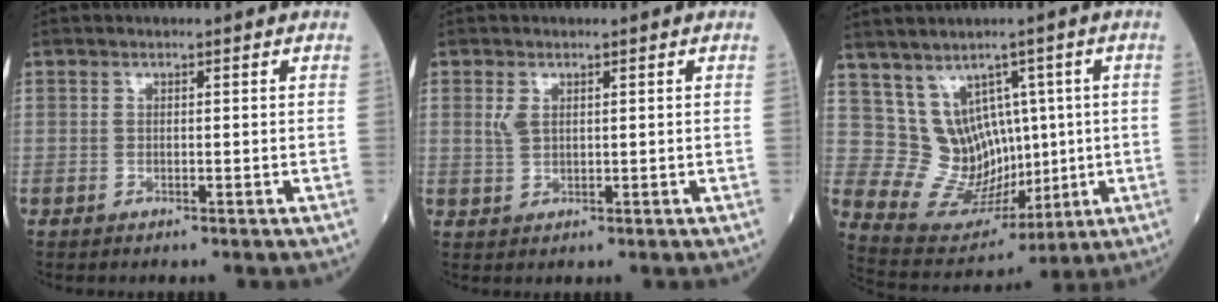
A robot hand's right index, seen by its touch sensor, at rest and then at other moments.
{"total": 1.9, "force": [0.8, 1.0, 1.4], "torque": [-0.032, 0.001, 0.020]}
{"total": 9.4, "force": [2.3, 7.8, 4.7], "torque": [-0.077, 0.033, 0.074]}